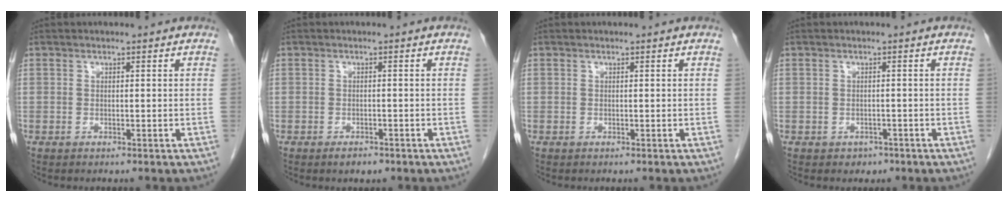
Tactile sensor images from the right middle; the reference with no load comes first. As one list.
[{"total": 1.7, "force": [-1.2, 0.8, 0.9], "torque": [-0.015, 0.000, -0.013]}, {"total": 0.0}, {"total": 1.5, "force": [-0.9, 1.1, 0.3], "torque": [-0.006, 0.003, -0.009]}]